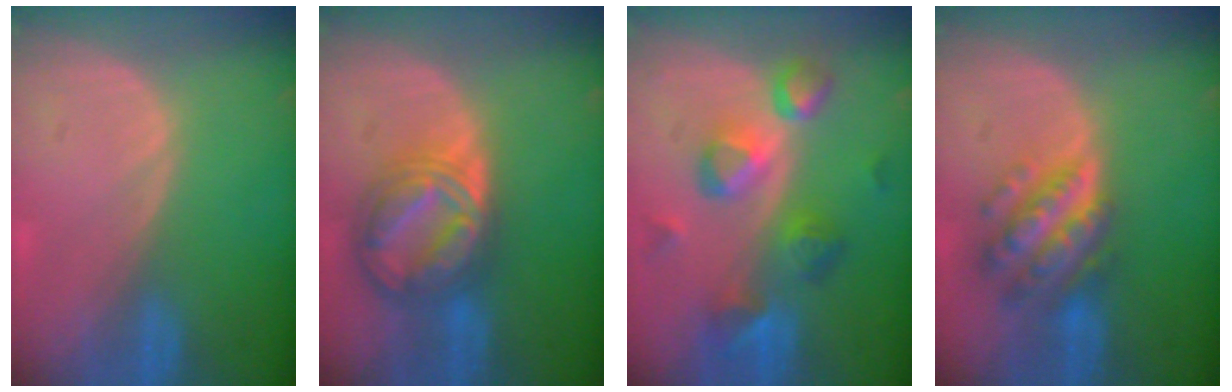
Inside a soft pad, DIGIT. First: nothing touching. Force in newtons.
{"total": 9.1, "press": 9.0, "slide": 0.6}
{"total": 9.4, "press": 8.2, "slide": 4.6}
{"total": 7.7, "press": 7.7, "slide": 0.4}